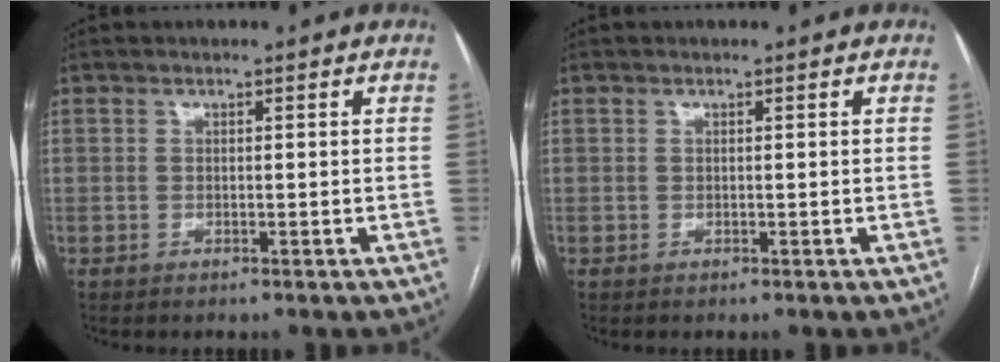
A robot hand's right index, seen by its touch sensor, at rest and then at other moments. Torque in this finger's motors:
{"motor_torque": [0.27, 0.13, -0.03, -0.01]}